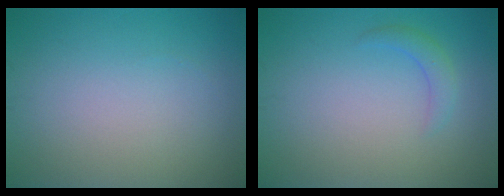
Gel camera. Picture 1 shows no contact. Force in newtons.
{"total": 1.6, "press": 1.6, "slide": 0.0}